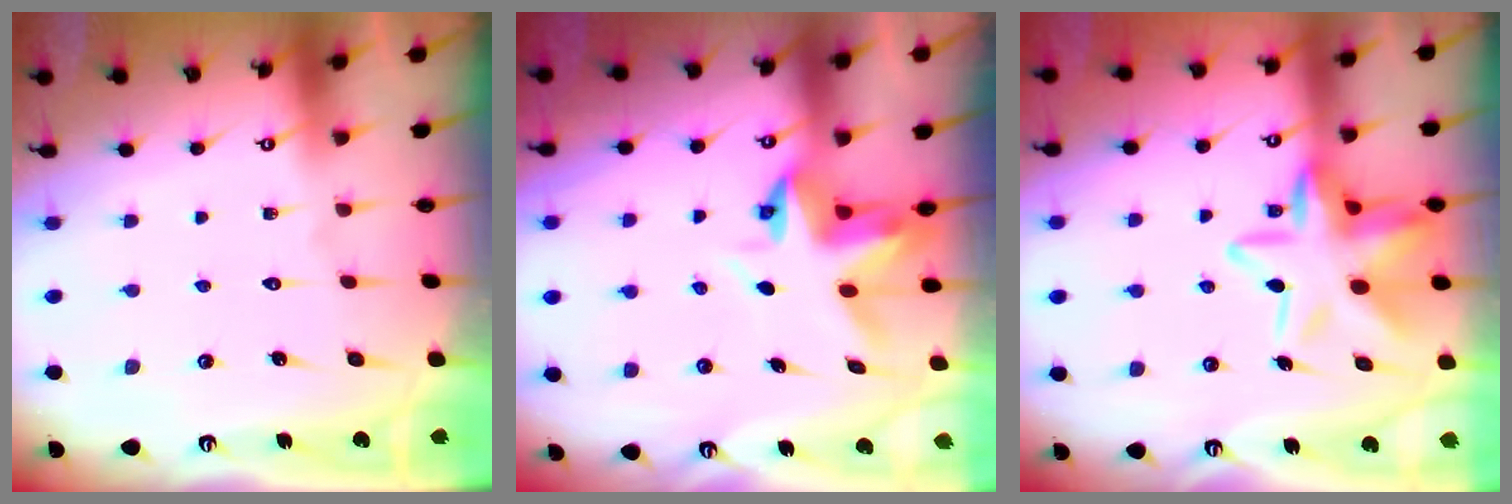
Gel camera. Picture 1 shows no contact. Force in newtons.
{"total": 4.2, "press": 4.2, "slide": 0.3}
{"total": 15.0, "press": 14.9, "slide": 1.8}